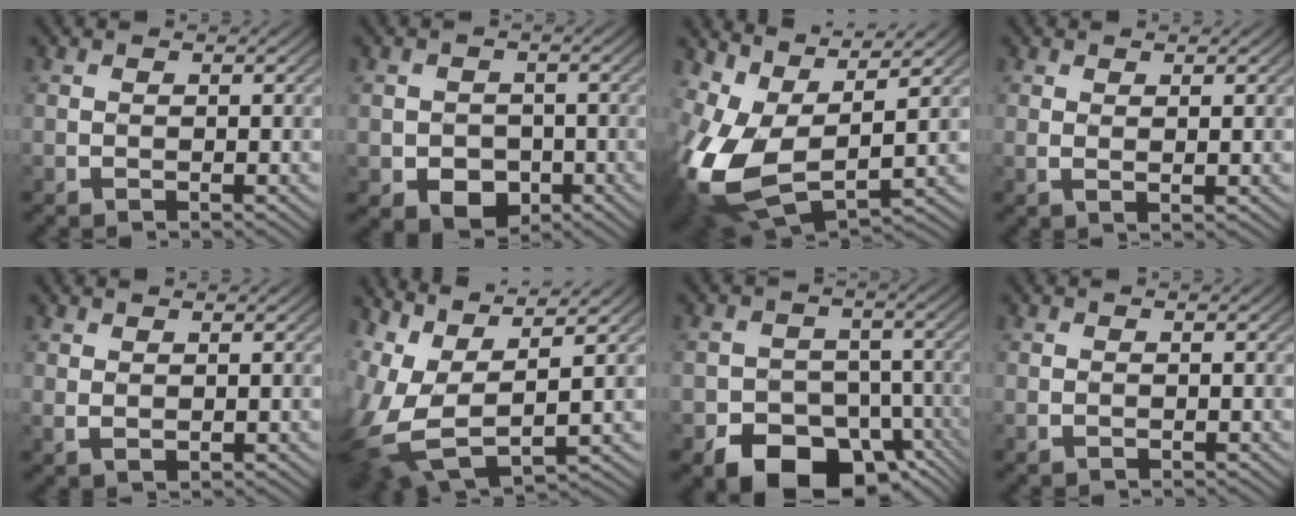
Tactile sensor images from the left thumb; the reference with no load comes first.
{"total": 3.9, "force": [-2.3, 3.0, 1.2], "torque": [-0.047, -0.009, -0.050]}
{"total": 12.7, "force": [0.5, 7.2, 10.5], "torque": [-0.252, -0.008, 0.010]}
{"total": 1.3, "force": [1.0, 0.4, 0.8], "torque": [-0.008, -0.003, 0.016]}
{"total": 1.4, "force": [0.9, 0.8, 0.8], "torque": [-0.021, -0.007, 0.022]}
{"total": 12.9, "force": [0.5, 6.8, 10.9], "torque": [-0.240, -0.001, 0.021]}
{"total": 11.1, "force": [-7.0, 7.3, 4.4], "torque": [-0.053, -0.033, -0.129]}
{"total": 0.0}